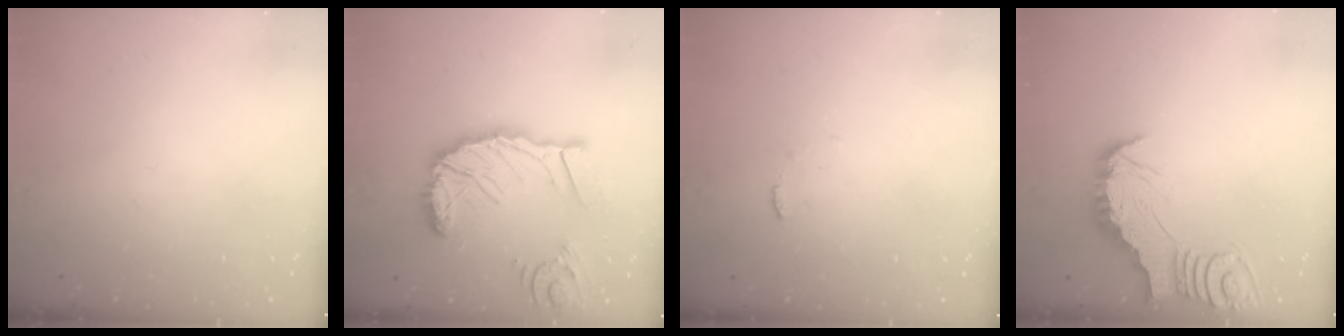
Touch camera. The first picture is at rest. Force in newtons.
{"total": 19.8, "press": 19.7, "slide": 2.4}
{"total": 3.1, "press": 3.1, "slide": 0.3}
{"total": 2.8, "press": 2.8, "slide": 0.3}